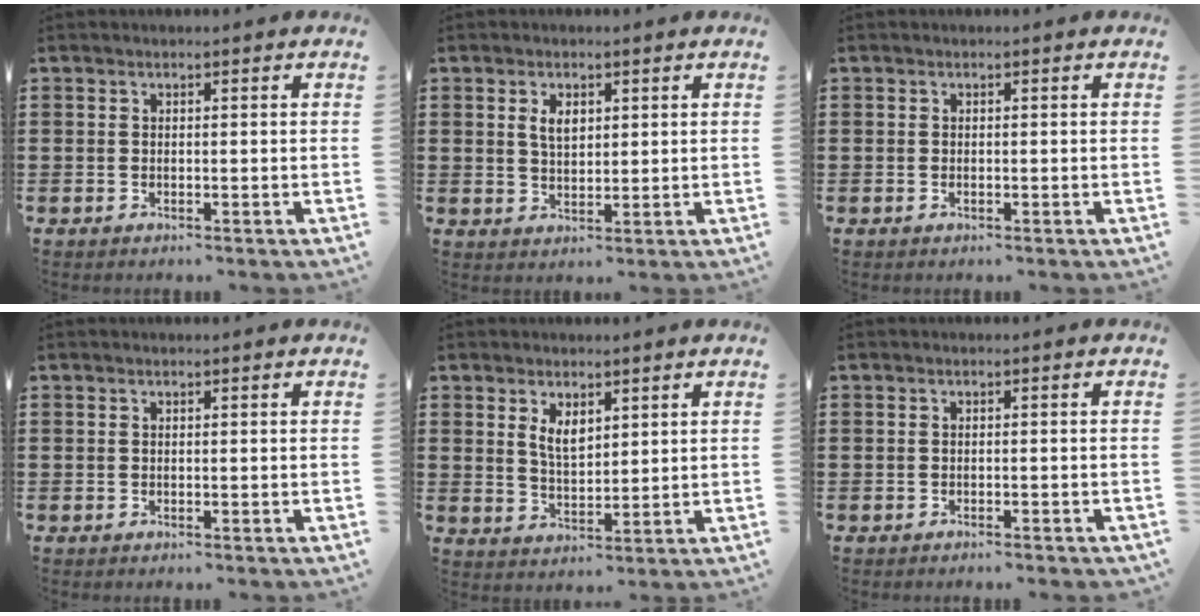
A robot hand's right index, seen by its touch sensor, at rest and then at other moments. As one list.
[{"total": 3.2, "force": [1.2, 1.8, 2.4], "torque": [-0.052, 0.007, 0.021]}, {"total": 0.0}, {"total": 0.0}, {"total": 3.7, "force": [2.1, 2.0, 2.4], "torque": [-0.046, 0.002, 0.036]}, {"total": 0.7, "force": [-0.6, 0.1, 0.2], "torque": [-0.008, -0.002, -0.013]}]